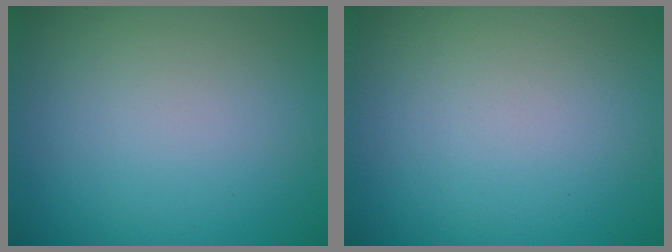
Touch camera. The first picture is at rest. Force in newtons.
{"total": 0.0}